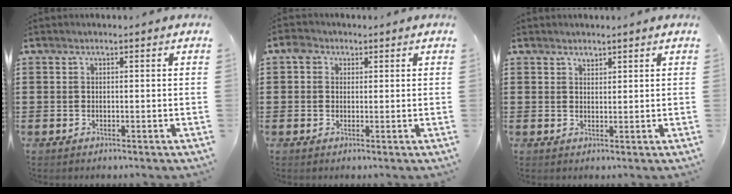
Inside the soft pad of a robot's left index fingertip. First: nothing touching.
{"total": 1.9, "force": [0.9, 1.5, 0.7], "torque": [-0.010, 0.002, 0.013]}
{"total": 1.3, "force": [1.2, 0.3, 0.0], "torque": [-0.002, -0.001, 0.023]}